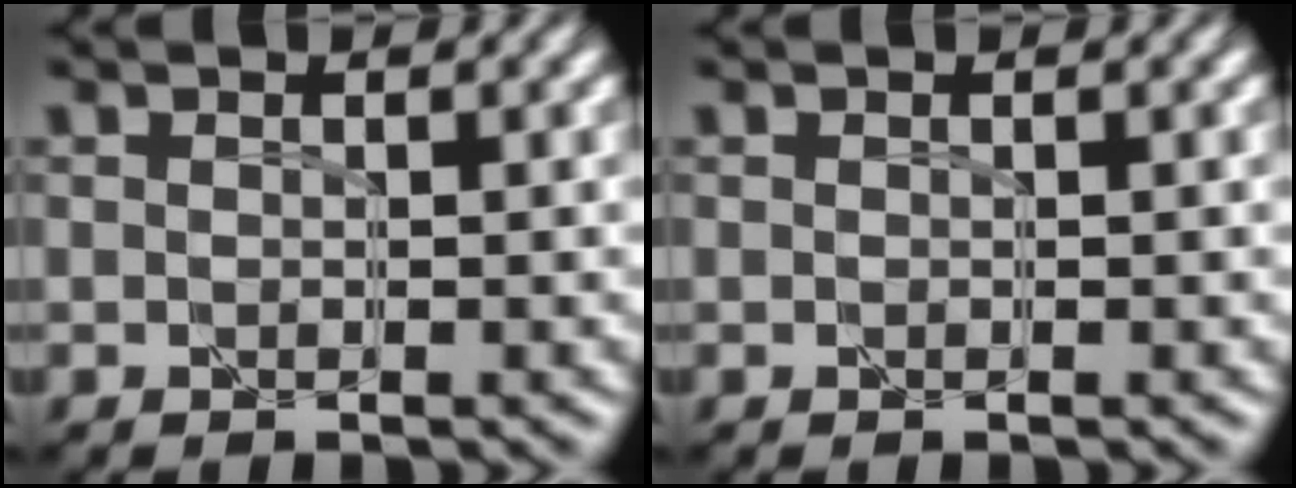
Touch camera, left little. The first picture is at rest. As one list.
[{"total": 0.0}]